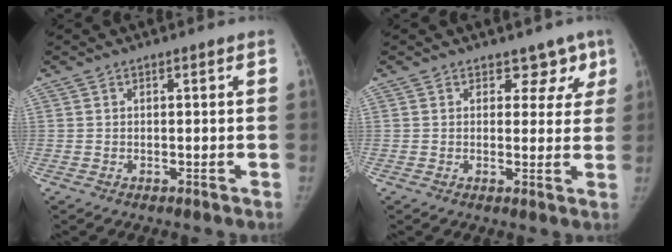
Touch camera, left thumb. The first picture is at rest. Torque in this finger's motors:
{"motor_torque": [-0.08, 0.14, 0.44, -0.20, -0.04]}